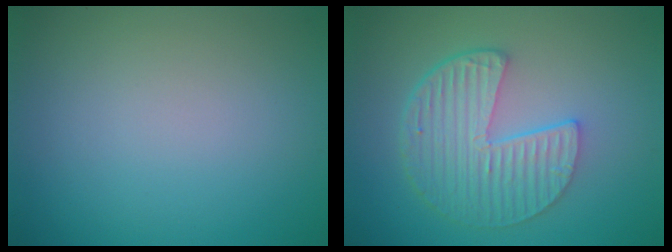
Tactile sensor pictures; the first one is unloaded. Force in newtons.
{"total": 5.8, "press": 4.2, "slide": 3.9}